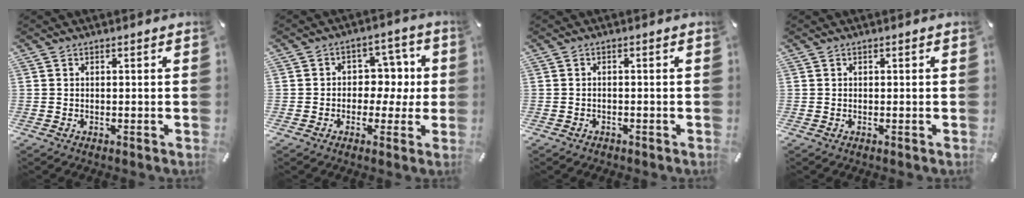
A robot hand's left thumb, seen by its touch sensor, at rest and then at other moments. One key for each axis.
{"total": 7.3, "fx": -0.5, "fy": 6.6, "fz": 3.1, "tx": -0.033, "ty": 0.006, "tz": -0.013}
{"total": 1.0, "fx": -0.9, "fy": 0.6, "fz": 0.0, "tx": -0.002, "ty": 0.003, "tz": -0.019}
{"total": 0.0}